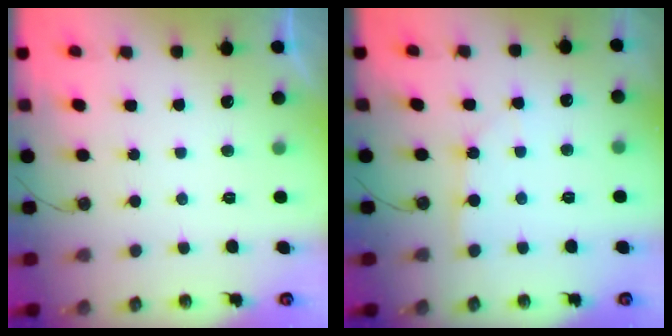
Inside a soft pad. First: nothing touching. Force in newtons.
{"total": 2.5, "press": 2.5, "slide": 0.3}